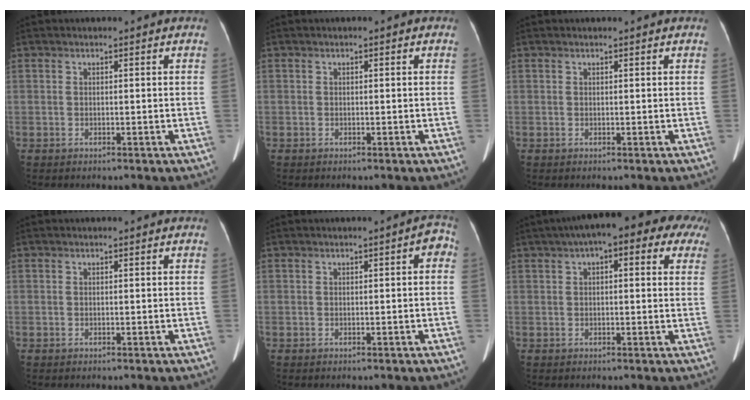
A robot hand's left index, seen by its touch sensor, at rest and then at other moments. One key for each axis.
{"total": 0.6, "fx": -0.2, "fy": 0.6, "fz": 0.0, "tx": 0.001, "ty": 0.006, "tz": -0.006}
{"total": 0.0}
{"total": 0.0}
{"total": 2.0, "fx": -0.1, "fy": 0.7, "fz": 1.9, "tx": -0.007, "ty": 0.010, "tz": -0.006}
{"total": 13.7, "fx": 7.6, "fy": 4.3, "fz": 10.6, "tx": -0.142, "ty": 0.056, "tz": 0.091}